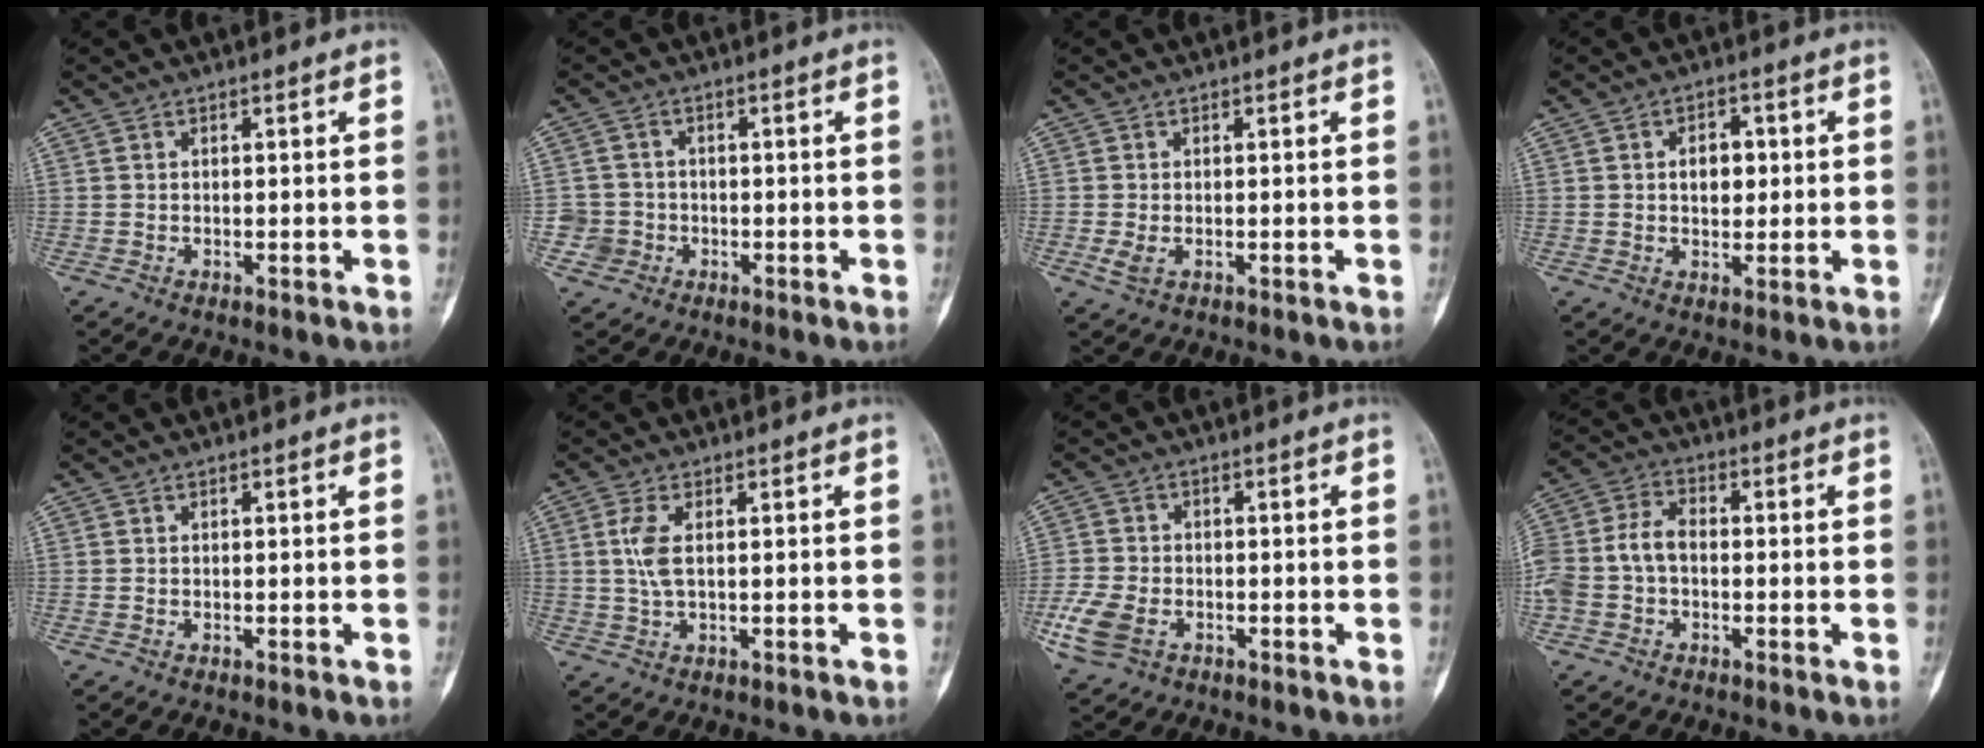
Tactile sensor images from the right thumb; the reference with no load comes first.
{"total": 3.5, "force": [-1.1, 3.3, -0.2], "torque": [0.023, 0.013, -0.024]}
{"total": 1.6, "force": [-0.5, 0.8, 1.3], "torque": [-0.035, -0.005, -0.011]}
{"total": 5.2, "force": [0.7, 3.4, 3.8], "torque": [-0.039, 0.003, 0.010]}
{"total": 0.0}
{"total": 4.2, "force": [0.6, 1.3, 3.9], "torque": [-0.105, 0.002, 0.012]}
{"total": 7.0, "force": [-2.9, 4.6, 4.4], "torque": [-0.105, 0.005, -0.055]}
{"total": 9.7, "force": [-1.3, 6.8, 6.8], "torque": [-0.148, 0.030, -0.033]}